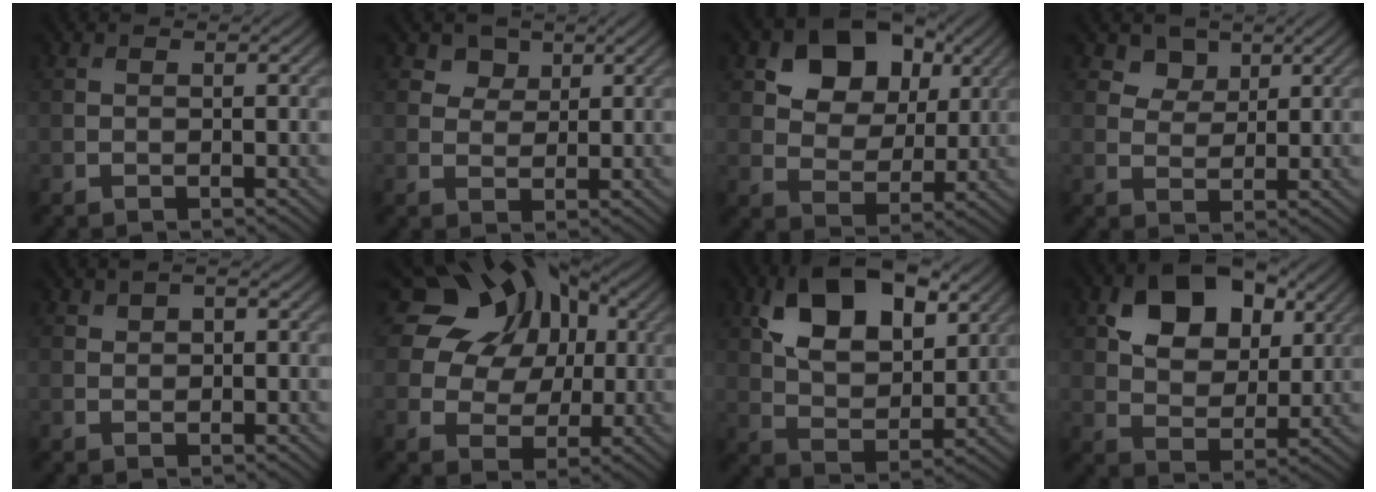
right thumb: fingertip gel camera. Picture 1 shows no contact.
{"total": 2.4, "force": [1.5, 1.8, 0.7], "torque": [-0.015, -0.006, 0.025]}
{"total": 11.8, "force": [5.5, 8.1, 6.7], "torque": [-0.131, 0.012, 0.086]}
{"total": 3.0, "force": [2.0, 2.1, 0.9], "torque": [-0.022, -0.011, 0.037]}
{"total": 1.9, "force": [0.8, 1.1, 1.3], "torque": [-0.022, 0.003, 0.014]}
{"total": 14.5, "force": [5.7, 11.2, 7.3], "torque": [-0.168, 0.055, 0.100]}
{"total": 12.8, "force": [5.7, 7.0, 9.1], "torque": [-0.169, 0.008, 0.105]}
{"total": 10.9, "force": [4.7, 6.9, 7.0], "torque": [-0.126, 0.005, 0.071]}